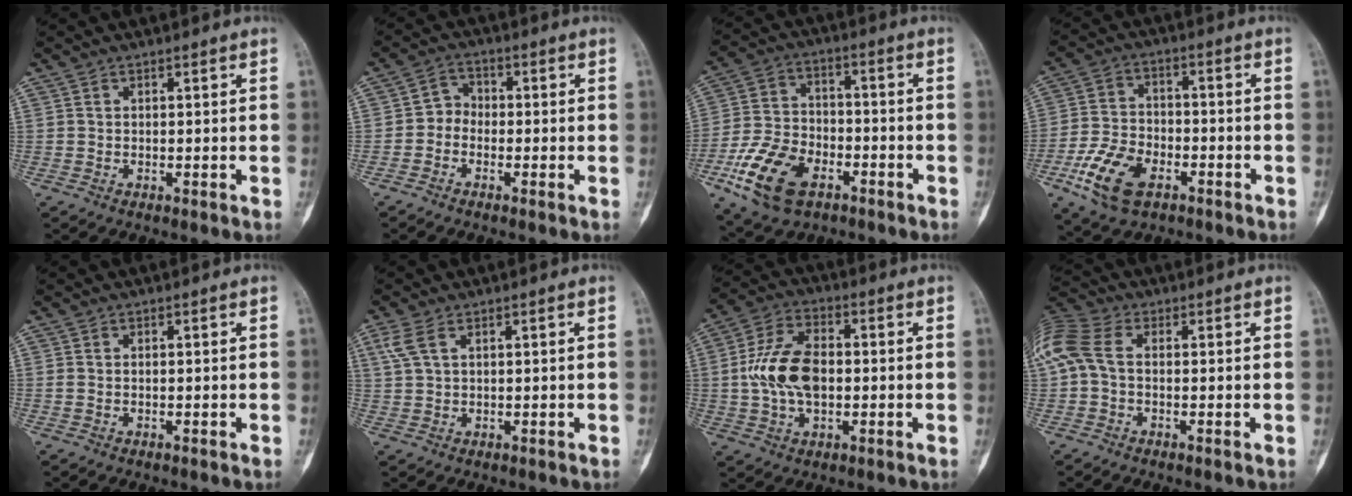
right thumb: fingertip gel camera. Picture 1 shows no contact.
{"total": 3.4, "force": [-1.4, 2.8, 1.3], "torque": [0.003, 0.014, -0.041]}
{"total": 15.1, "force": [-7.4, 9.0, 9.7], "torque": [-0.179, 0.027, -0.133]}
{"total": 12.0, "force": [-5.9, 6.9, 7.9], "torque": [-0.148, 0.017, -0.110]}
{"total": 0.6, "force": [0.0, 0.4, 0.5], "torque": [-0.018, 0.008, 0.006]}
{"total": 3.4, "force": [1.6, 1.6, 2.5], "torque": [-0.070, 0.010, 0.042]}
{"total": 12.2, "force": [-0.1, 7.3, 9.8], "torque": [-0.184, 0.016, -0.005]}
{"total": 9.4, "force": [0.4, 6.0, 7.3], "torque": [-0.182, 0.026, 0.002]}